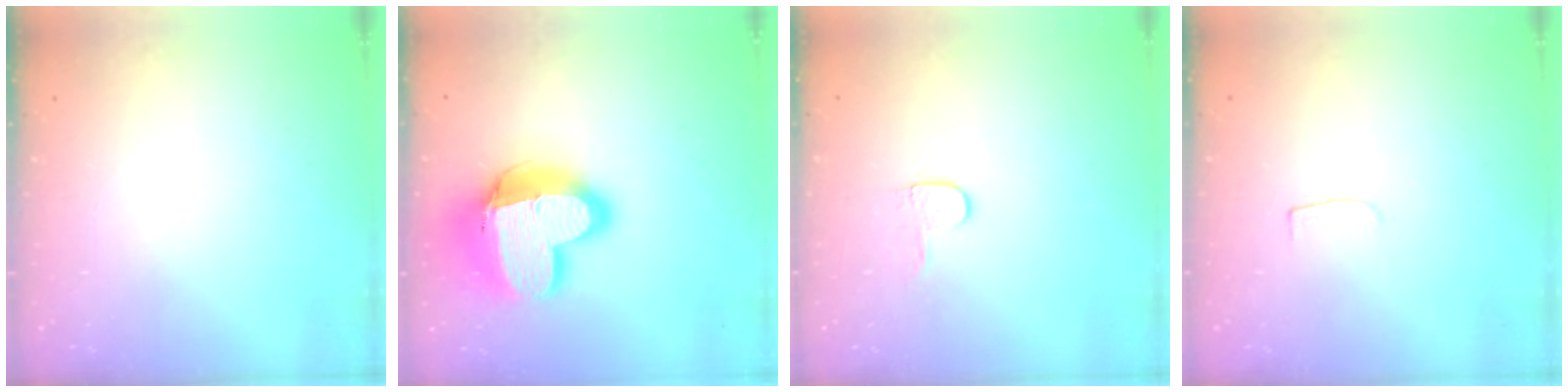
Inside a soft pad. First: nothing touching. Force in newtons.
{"total": 18.9, "press": 18.8, "slide": 2.2}
{"total": 3.6, "press": 3.6, "slide": 0.4}
{"total": 3.0, "press": 3.0, "slide": 0.3}